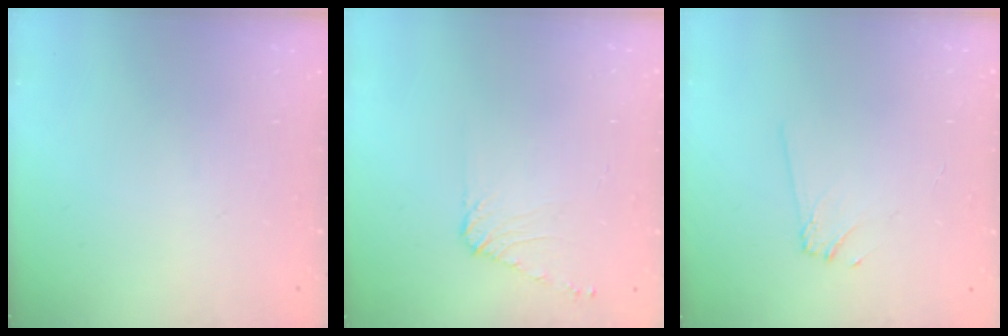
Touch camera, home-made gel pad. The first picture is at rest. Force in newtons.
{"total": 6.5, "press": 6.4, "slide": 1.2}
{"total": 5.3, "press": 5.2, "slide": 0.9}